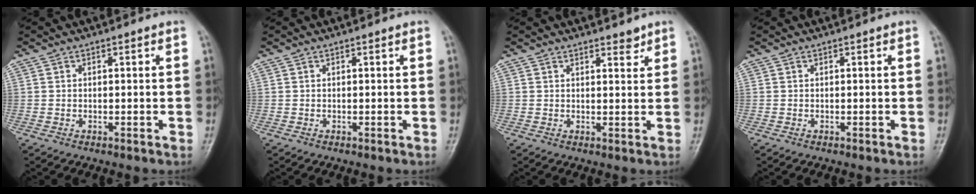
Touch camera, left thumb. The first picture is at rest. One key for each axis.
{"total": 0.0}
{"total": 2.1, "fx": 1.7, "fy": 0.8, "fz": 0.8, "tx": 0.001, "ty": -0.012, "tz": 0.024}
{"total": 0.0}